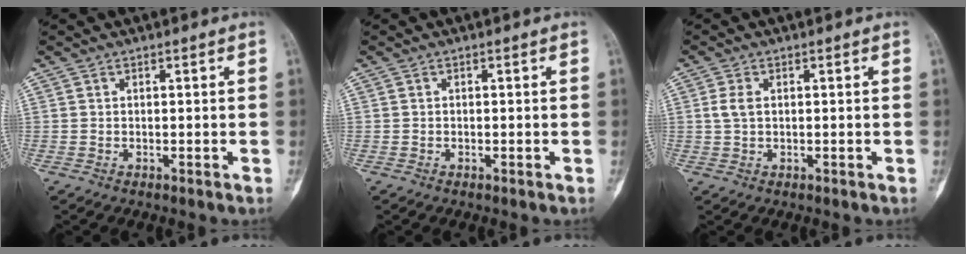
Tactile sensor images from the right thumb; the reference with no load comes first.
{"total": 0.0}
{"total": 2.7, "force": [0.5, 1.6, 2.1], "torque": [-0.050, 0.004, 0.011]}